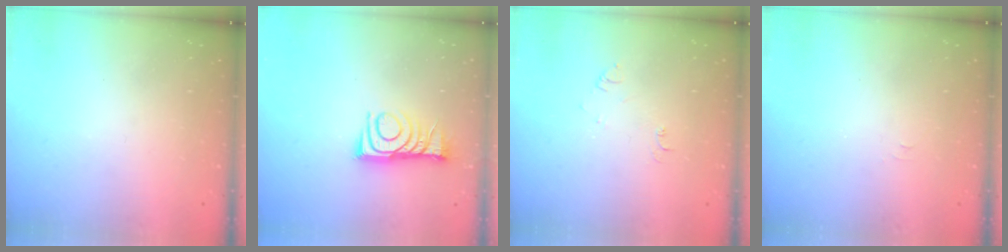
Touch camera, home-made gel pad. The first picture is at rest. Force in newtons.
{"total": 10.2, "press": 10.2, "slide": 0.1}
{"total": 4.0, "press": 3.9, "slide": 0.5}
{"total": 3.6, "press": 3.6, "slide": 0.3}